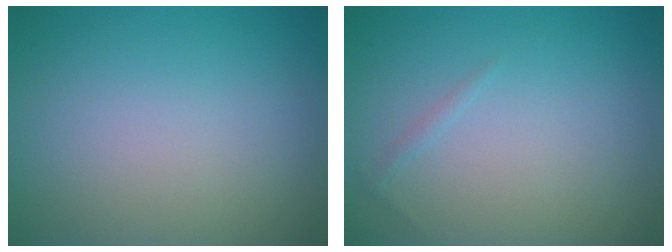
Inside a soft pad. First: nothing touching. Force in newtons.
{"total": 0.5, "press": 0.5, "slide": 0.0}